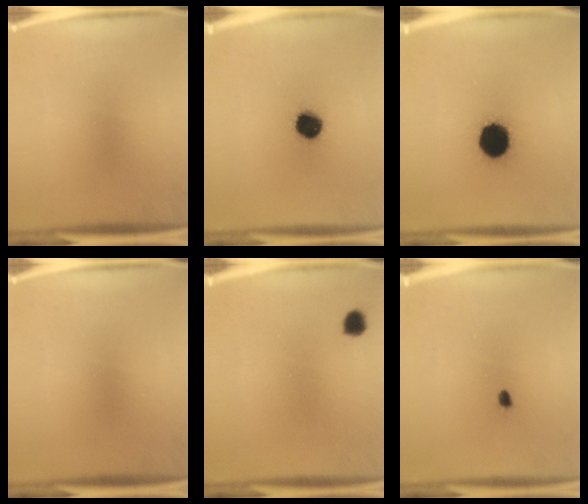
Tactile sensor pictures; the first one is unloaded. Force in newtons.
{"total": 9.5}
{"total": 15.3}
{"total": 0.0}
{"total": 2.4}
{"total": 1.0}